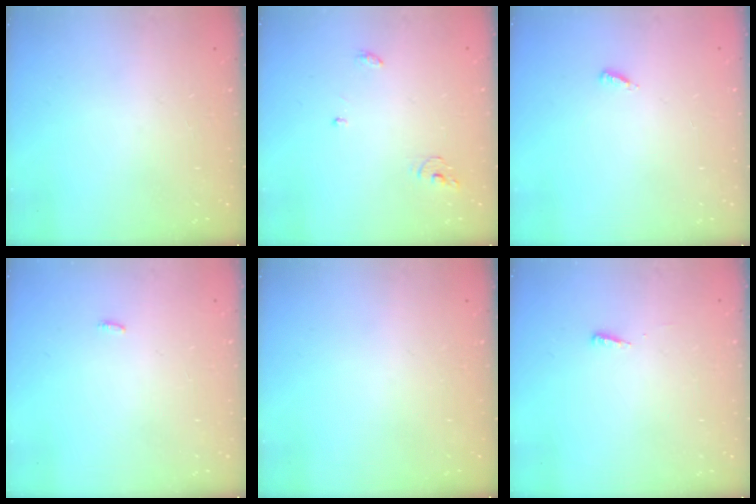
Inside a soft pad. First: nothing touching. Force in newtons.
{"total": 4.1, "press": 4.0, "slide": 0.3}
{"total": 3.2, "press": 3.2, "slide": 0.5}
{"total": 3.3, "press": 1.6, "slide": 2.9}
{"total": 0.0}
{"total": 3.1, "press": 3.0, "slide": 0.9}